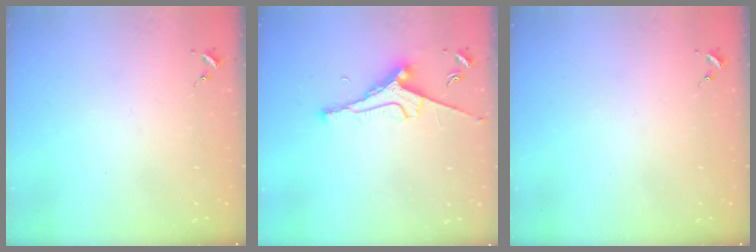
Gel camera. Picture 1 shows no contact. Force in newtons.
{"total": 9.1, "press": 9.0, "slide": 1.3}
{"total": 0.0}